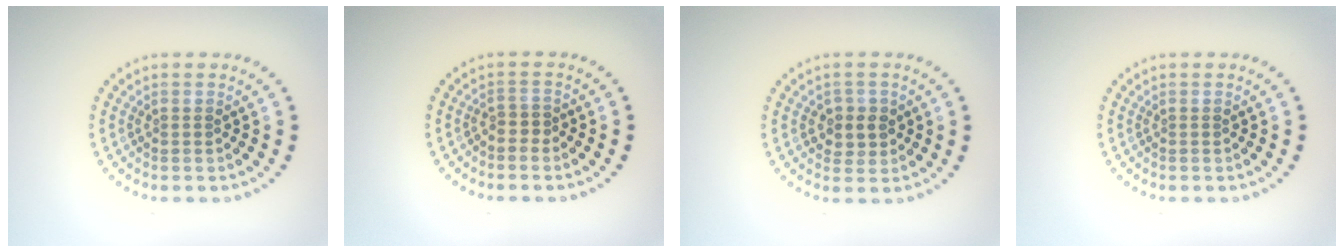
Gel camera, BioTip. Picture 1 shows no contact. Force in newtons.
{"total": 1.1, "press": 0.7, "slide": 0.9}
{"total": 2.3, "press": 2.2, "slide": 0.6}
{"total": 0.0}